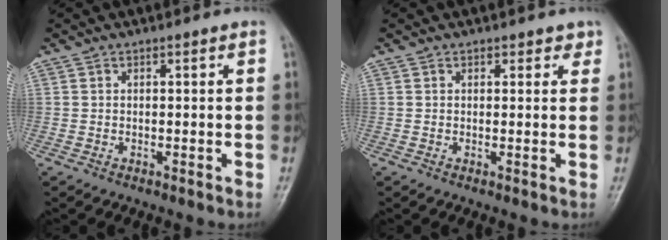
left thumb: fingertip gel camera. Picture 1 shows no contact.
{"total": 1.8, "force": [1.3, 1.2, 0.6], "torque": [0.013, -0.005, 0.010]}